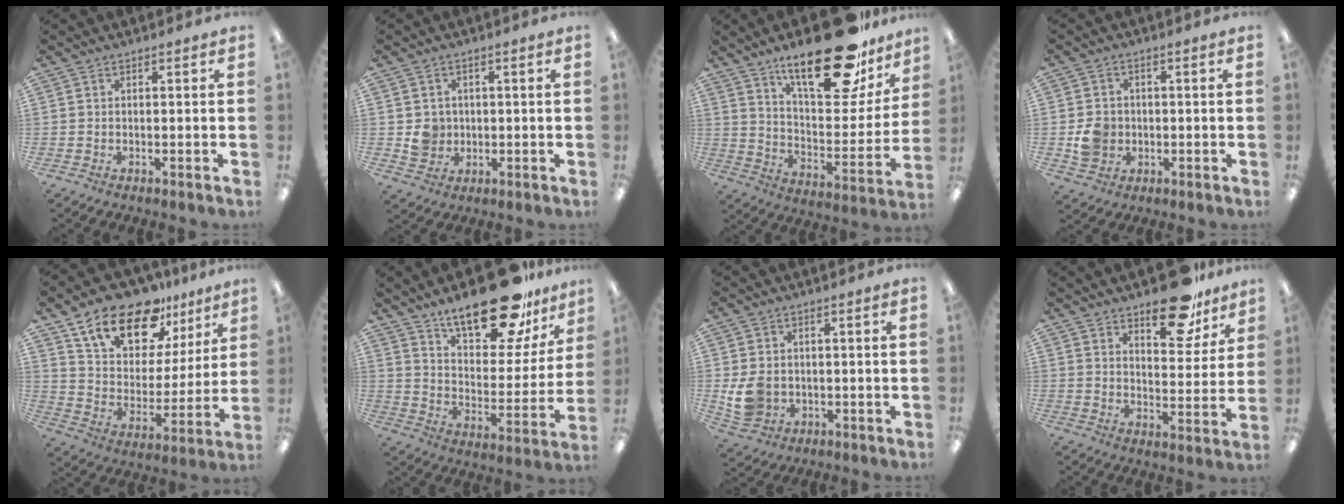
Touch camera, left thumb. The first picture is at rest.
{"total": 4.6, "force": [0.3, 4.4, 1.1], "torque": [-0.011, 0.004, 0.007]}
{"total": 26.4, "force": [18.8, 9.5, 15.9], "torque": [-0.227, -0.120, 0.309]}
{"total": 5.5, "force": [-0.7, 5.0, 2.1], "torque": [-0.032, 0.004, -0.012]}
{"total": 18.0, "force": [13.1, 9.0, 8.4], "torque": [-0.158, -0.073, 0.236]}
{"total": 22.8, "force": [17.5, 8.1, 12.2], "torque": [-0.187, -0.108, 0.295]}
{"total": 6.8, "force": [0.0, 5.8, 3.6], "torque": [-0.081, 0.009, 0.004]}
{"total": 14.4, "force": [10.6, 6.3, 7.5], "torque": [-0.080, -0.068, 0.180]}